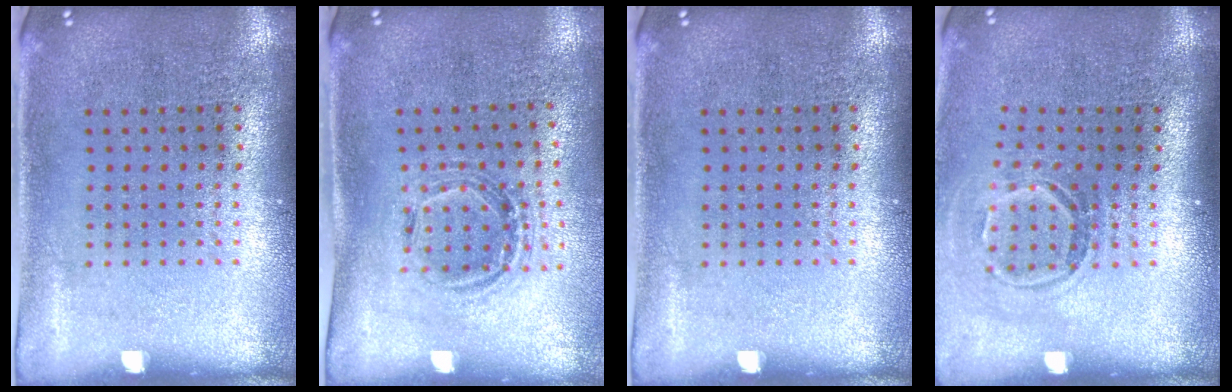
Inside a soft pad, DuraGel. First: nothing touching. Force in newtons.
{"total": 1.0, "press": 1.0, "slide": 0.1}
{"total": 0.0}
{"total": 1.6, "press": 1.1, "slide": 1.2}